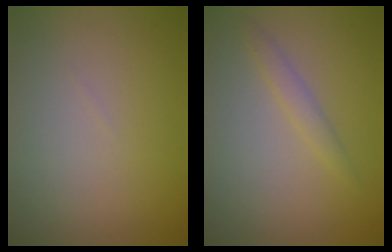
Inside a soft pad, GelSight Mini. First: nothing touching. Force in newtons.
{"total": 1.4, "press": 1.4, "slide": 0.1}